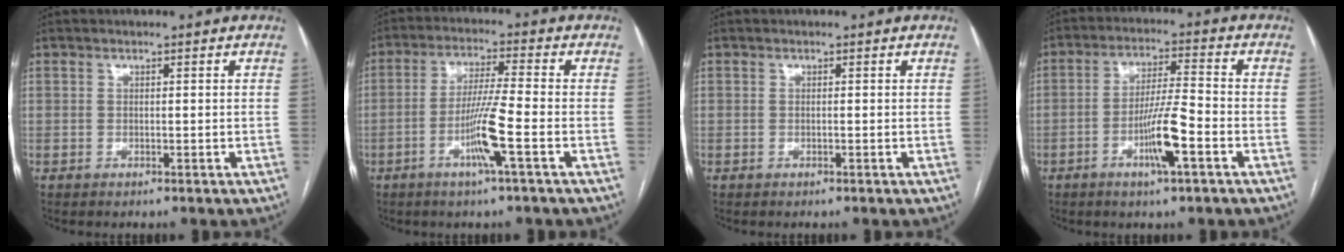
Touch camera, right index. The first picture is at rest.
{"total": 7.9, "force": [-3.0, -0.8, 7.3], "torque": [-0.143, -0.005, -0.058]}
{"total": 0.0}
{"total": 8.3, "force": [-3.4, 0.4, 7.6], "torque": [-0.144, -0.001, -0.058]}